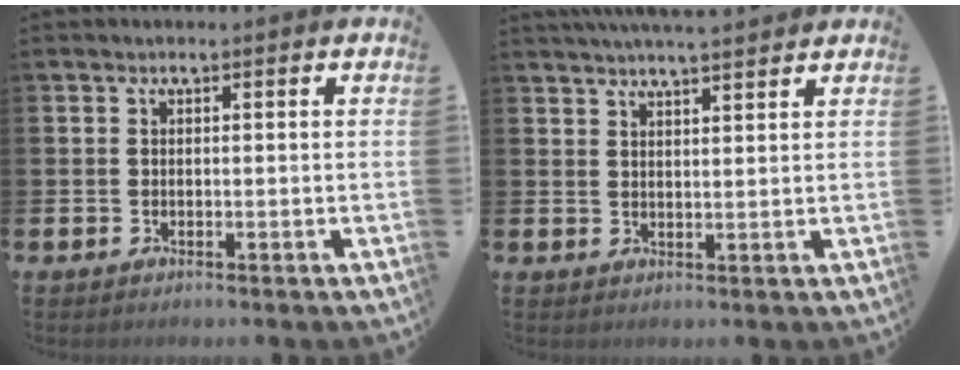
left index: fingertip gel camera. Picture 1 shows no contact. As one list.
[{"total": 4.1, "force": [4.0, -0.2, 1.0], "torque": [-0.021, -0.014, 0.071]}]